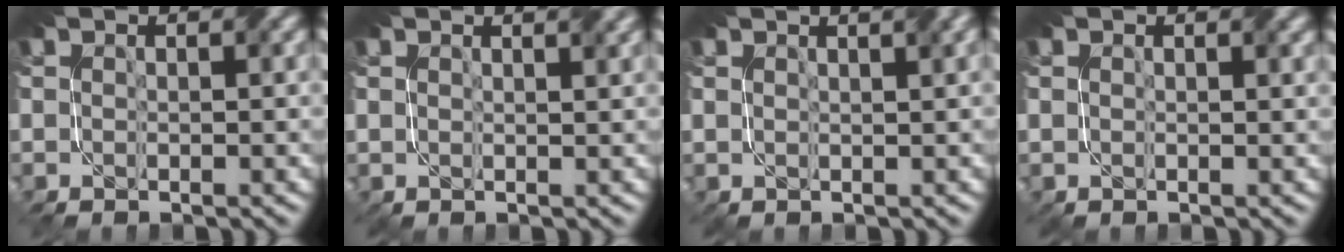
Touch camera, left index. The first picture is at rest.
{"total": 1.8, "force": [1.7, 0.5, 0.5], "torque": [-0.001, -0.001, 0.024]}
{"total": 3.0, "force": [2.1, 1.1, 1.9], "torque": [-0.009, 0.012, 0.019]}
{"total": 0.8, "force": [0.5, 0.5, 0.0], "torque": [0.004, -0.001, 0.010]}